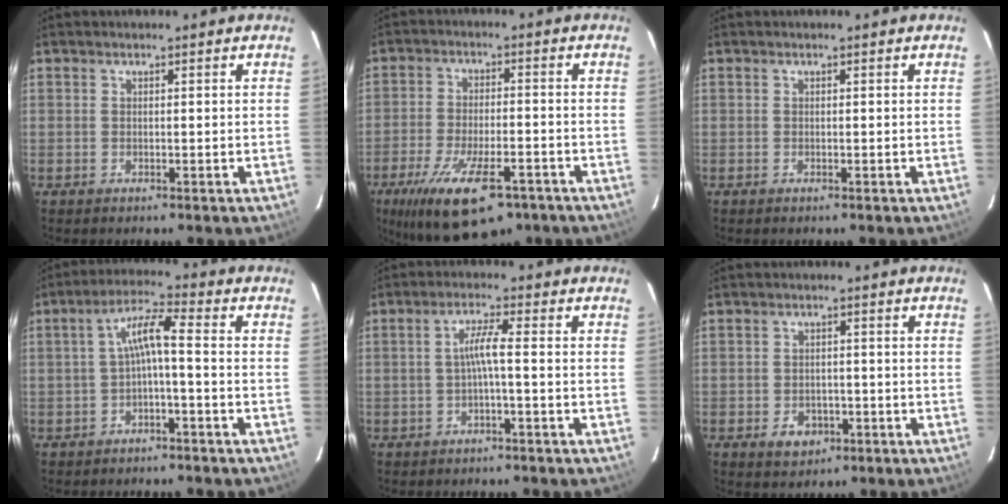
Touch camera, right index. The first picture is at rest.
{"total": 17.1, "force": [-10.8, 6.3, 11.7], "torque": [-0.226, -0.038, -0.169]}
{"total": 0.0}
{"total": 5.5, "force": [-1.4, 0.5, 5.3], "torque": [-0.115, 0.016, -0.024]}
{"total": 4.1, "force": [-1.3, -0.2, 3.9], "torque": [-0.083, 0.009, -0.022]}
{"total": 4.5, "force": [-2.1, 3.5, 1.8], "torque": [-0.039, 0.005, -0.021]}